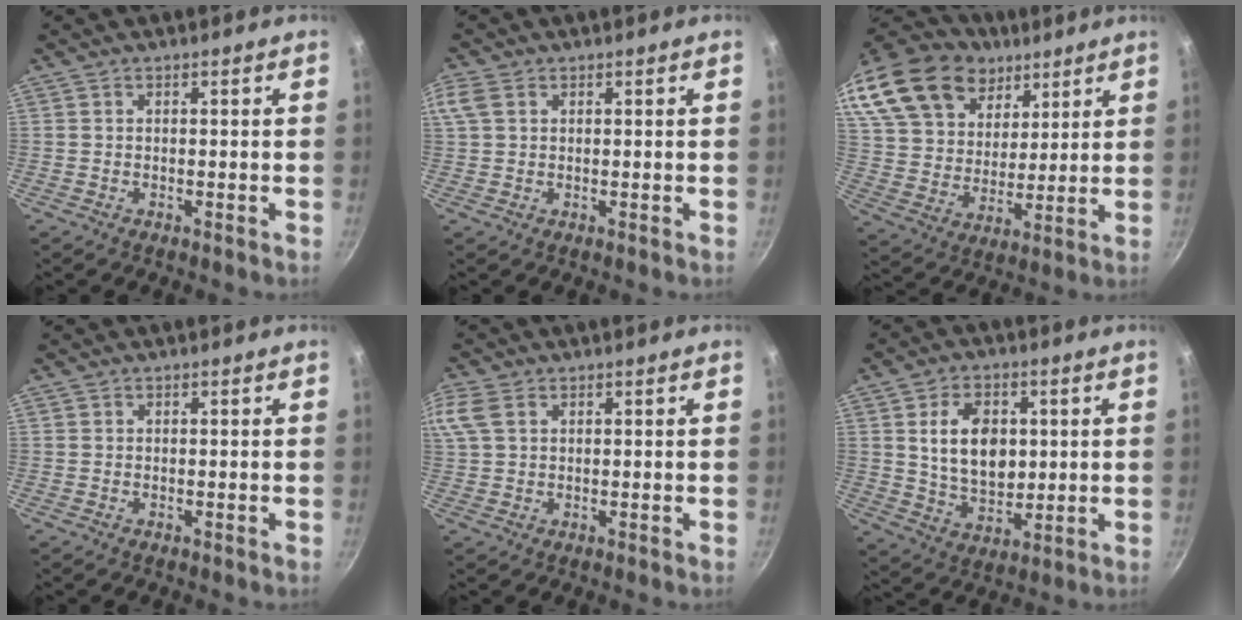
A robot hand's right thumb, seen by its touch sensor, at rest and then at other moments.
{"total": 3.8, "force": [1.5, 2.5, 2.5], "torque": [-0.056, 0.010, 0.031]}
{"total": 29.4, "force": [17.9, 19.1, 13.2], "torque": [-0.288, -0.007, 0.335]}
{"total": 0.0}
{"total": 6.0, "force": [2.5, 3.8, 3.9], "torque": [-0.090, 0.015, 0.049]}
{"total": 12.2, "force": [2.4, 8.4, 8.5], "torque": [-0.119, -0.015, 0.047]}